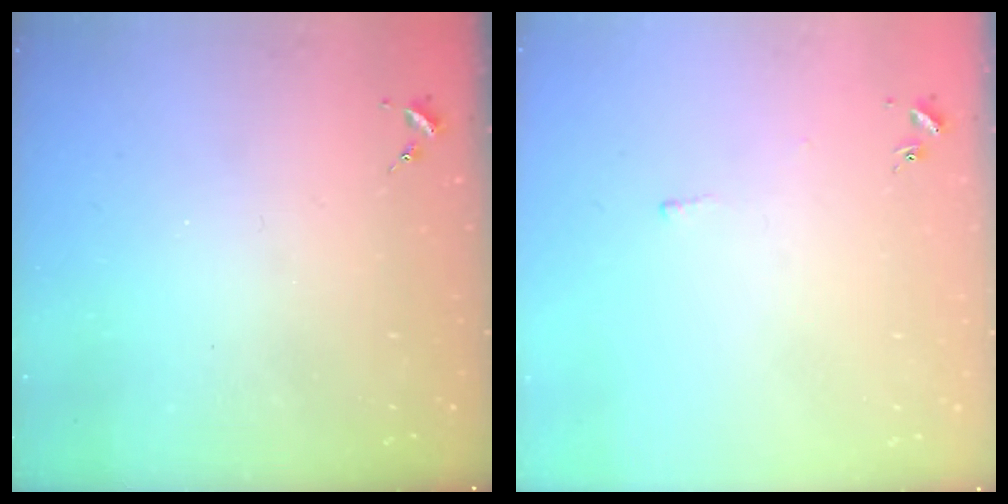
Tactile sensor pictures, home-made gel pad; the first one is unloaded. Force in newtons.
{"total": 2.2, "press": 2.2, "slide": 0.5}